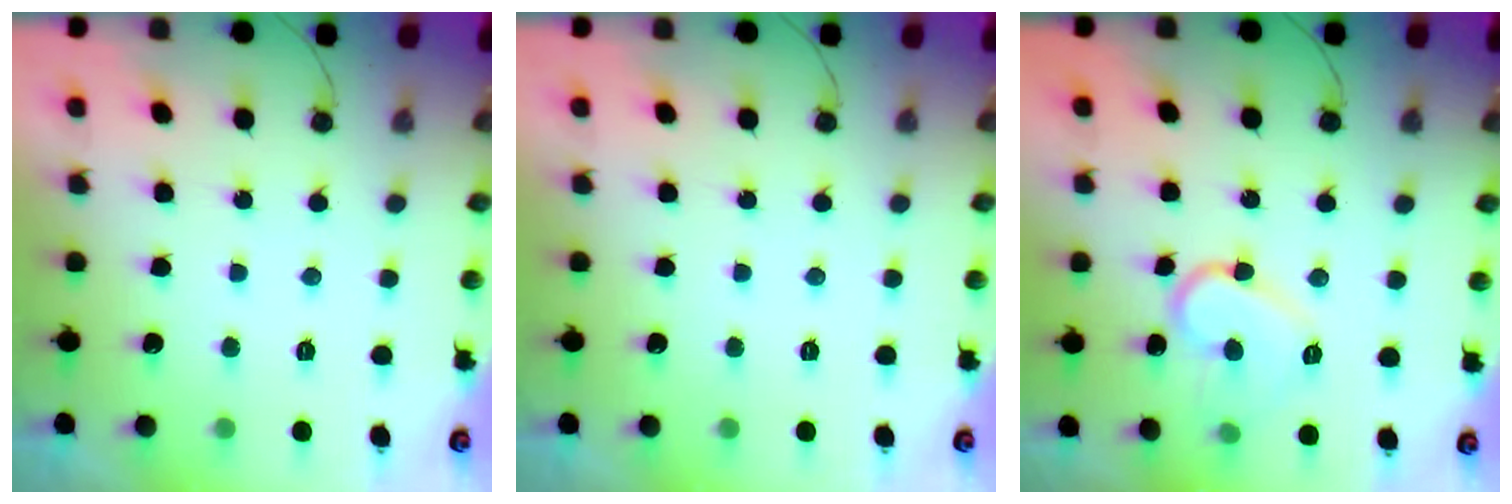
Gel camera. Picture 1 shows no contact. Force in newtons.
{"total": 0.0}
{"total": 11.1, "press": 11.1, "slide": 0.2}